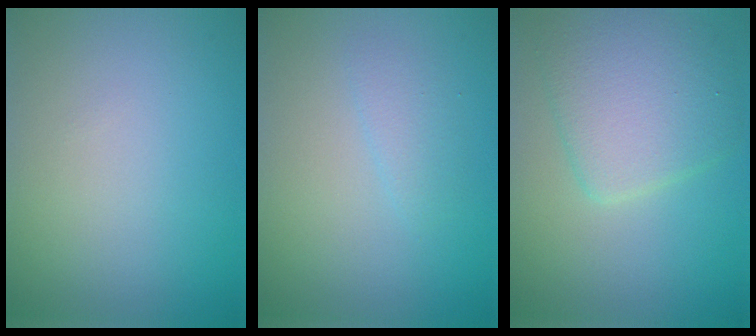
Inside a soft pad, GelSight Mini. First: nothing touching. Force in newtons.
{"total": 1.3, "press": 1.3, "slide": 0.1}
{"total": 5.3, "press": 5.3, "slide": 0.2}